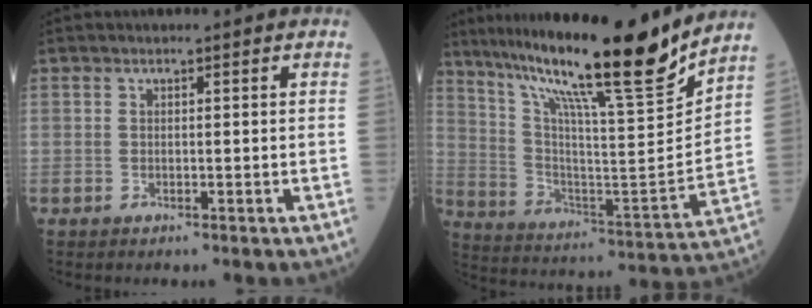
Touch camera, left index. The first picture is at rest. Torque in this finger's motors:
{"motor_torque": [0.91, -1.23, 0.57, 0.21]}